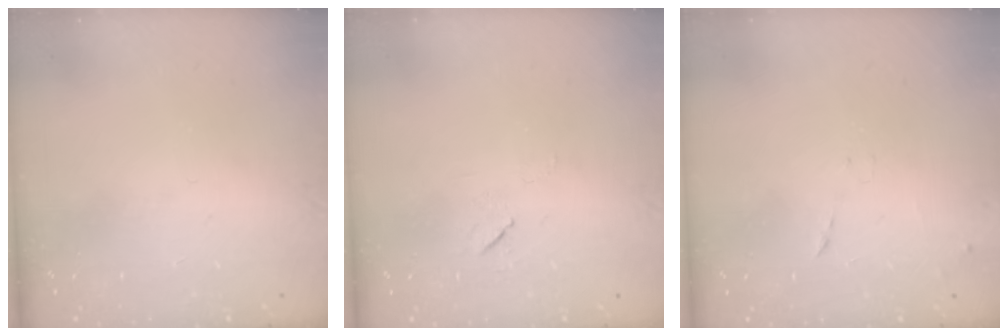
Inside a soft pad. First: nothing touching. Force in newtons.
{"total": 5.4, "press": 5.3, "slide": 1.0}
{"total": 6.6, "press": 6.6, "slide": 0.4}